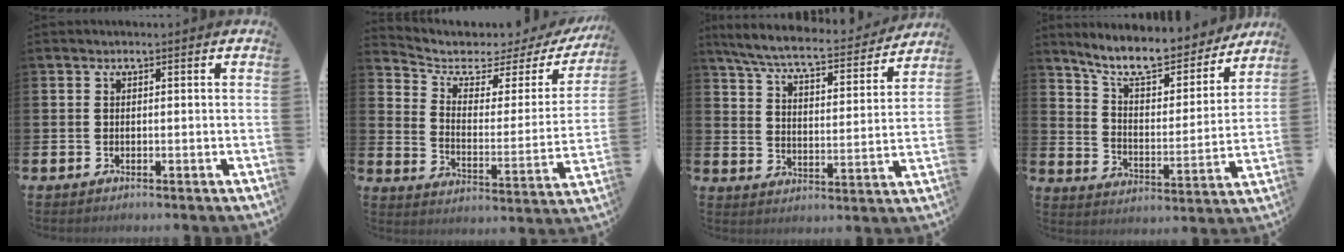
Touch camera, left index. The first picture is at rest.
{"total": 4.4, "force": [3.7, 2.0, 1.4], "torque": [-0.057, -0.034, 0.053]}
{"total": 7.3, "force": [6.6, 0.8, 3.0], "torque": [-0.087, -0.045, 0.111]}
{"total": 10.3, "force": [9.3, 2.3, 3.7], "torque": [-0.097, -0.067, 0.161]}